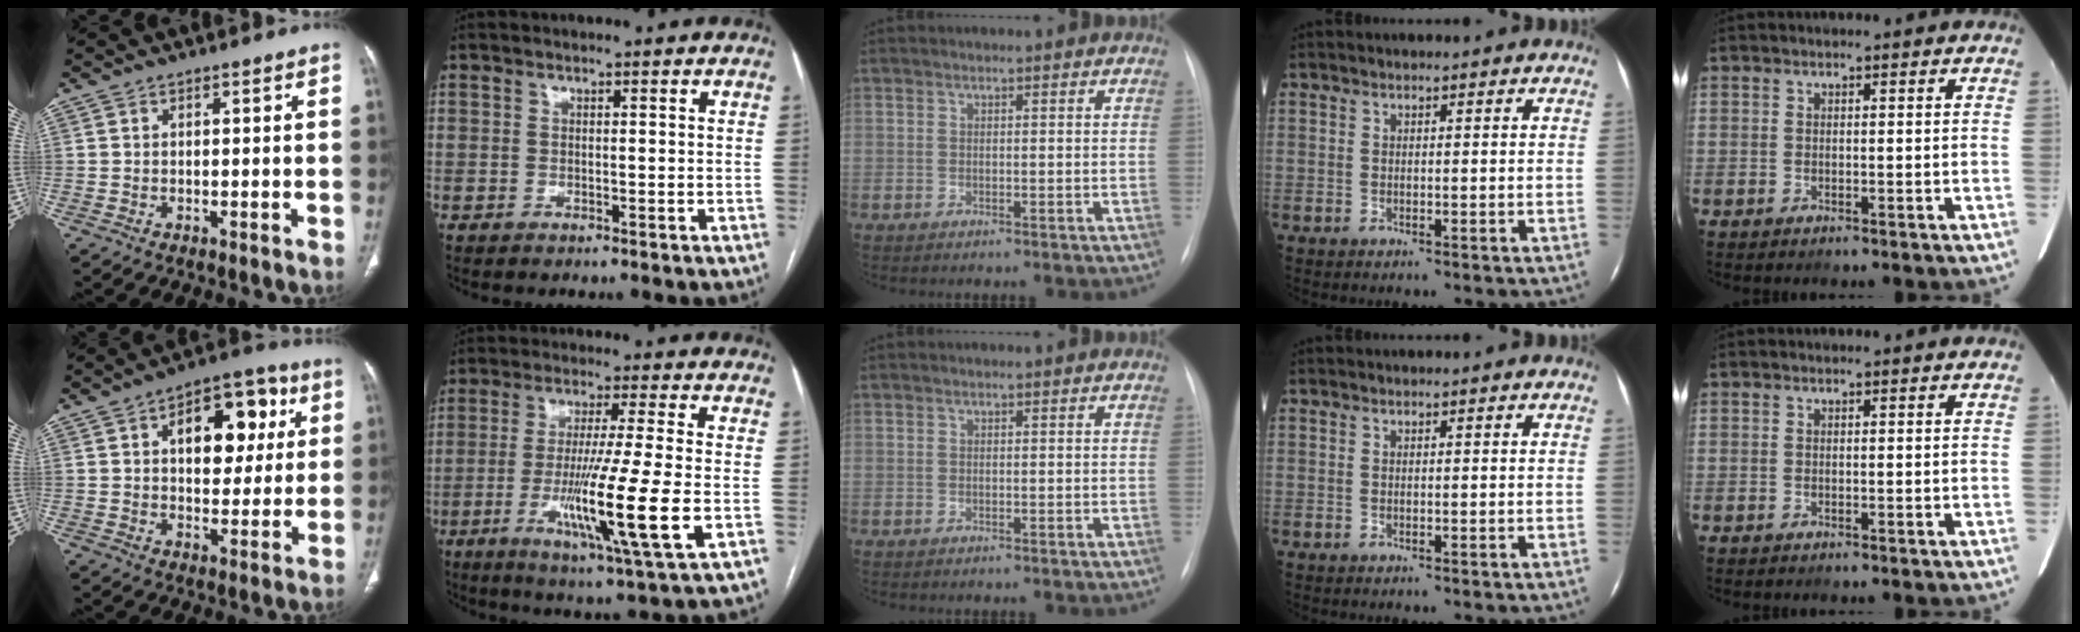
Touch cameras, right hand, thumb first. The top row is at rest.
{"thumb": {"total": 14.8, "force": [4.2, 8.7, 11.2], "torque": [-0.106, 0.007, 0.060]}, "index": {"total": 14.6, "force": [-3.6, -0.8, 14.1], "torque": [-0.261, -0.031, -0.066]}}